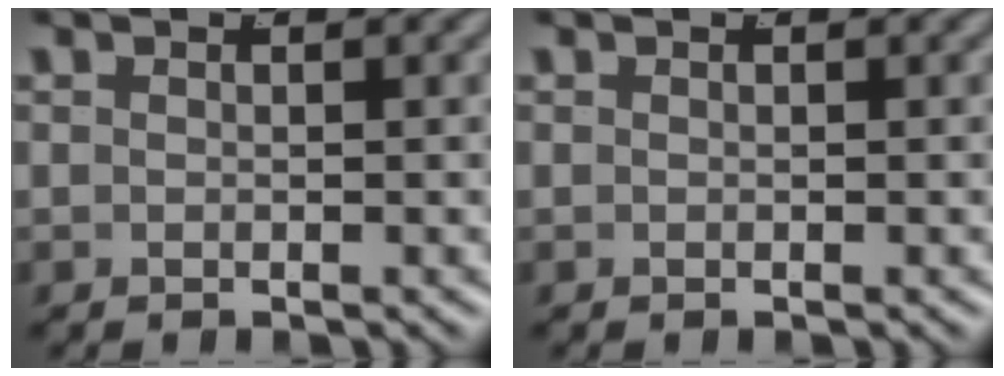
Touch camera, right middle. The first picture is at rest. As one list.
[{"total": 0.0}]